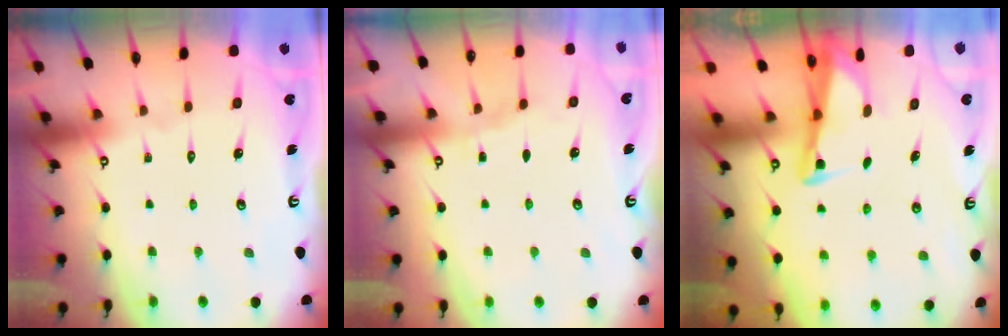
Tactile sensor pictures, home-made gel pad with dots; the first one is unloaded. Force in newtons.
{"total": 3.9, "press": 3.9, "slide": 0.5}
{"total": 2.5, "press": 2.5, "slide": 0.2}